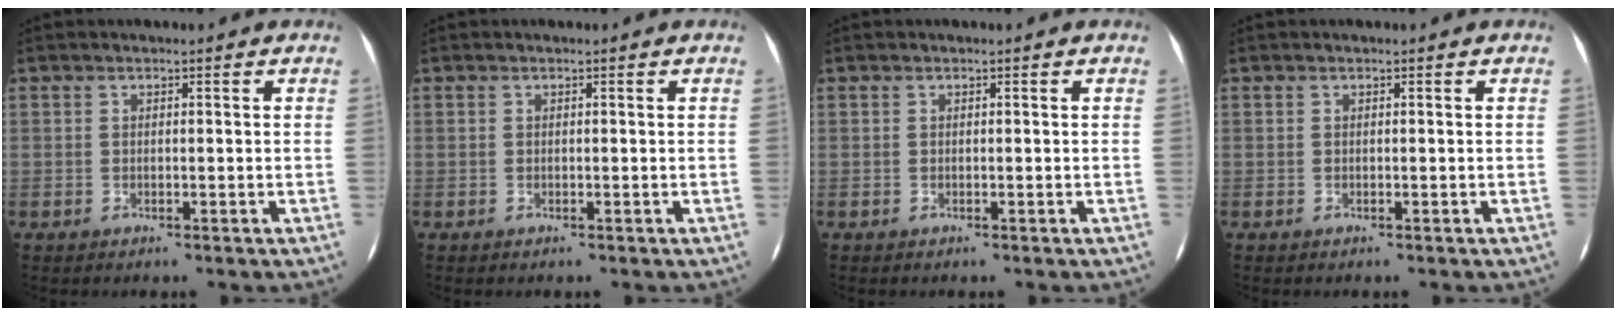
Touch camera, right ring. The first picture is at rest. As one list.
[{"total": 0.0}, {"total": 0.0}, {"total": 0.0}]